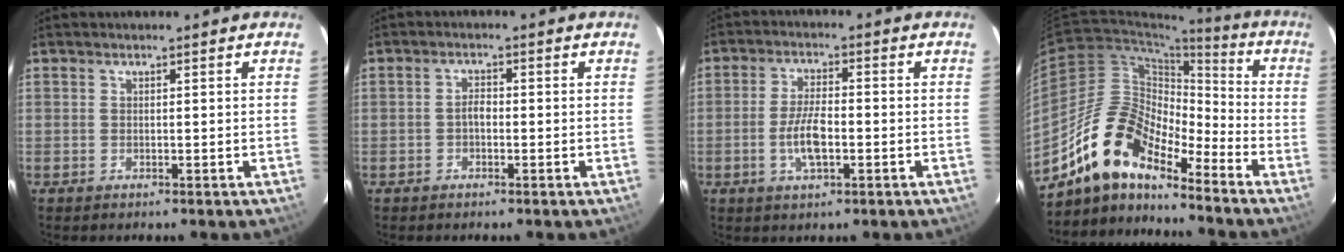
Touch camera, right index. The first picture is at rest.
{"total": 1.7, "force": [-0.6, 0.9, 1.3], "torque": [-0.025, 0.007, -0.013]}
{"total": 6.7, "force": [-1.9, 2.5, 5.9], "torque": [-0.120, 0.000, -0.036]}
{"total": 15.2, "force": [-12.2, 4.9, 7.5], "torque": [-0.130, 0.005, -0.241]}